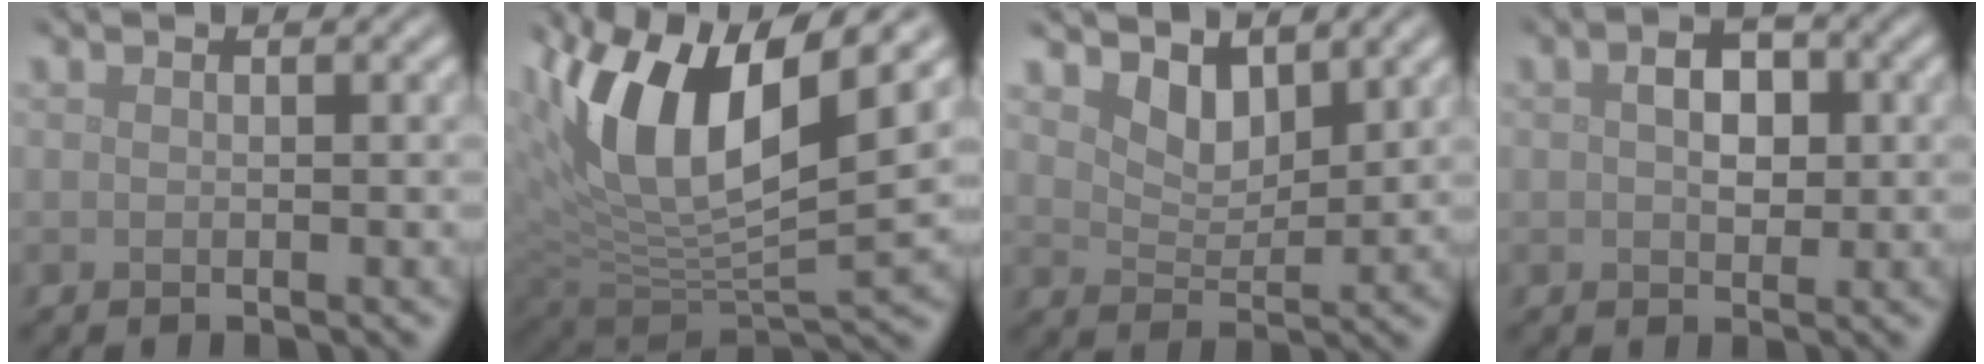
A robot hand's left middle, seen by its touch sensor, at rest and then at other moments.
{"total": 12.1, "force": [5.2, 4.8, 9.9], "torque": [-0.191, 0.005, 0.092]}
{"total": 3.1, "force": [2.6, 1.2, 1.1], "torque": [-0.030, -0.011, 0.042]}
{"total": 3.1, "force": [0.5, 1.9, 2.4], "torque": [-0.043, 0.003, 0.007]}